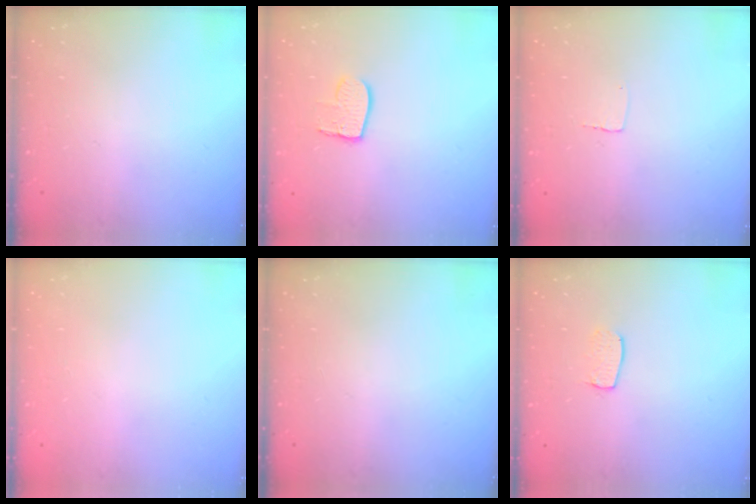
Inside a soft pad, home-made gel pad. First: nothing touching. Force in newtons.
{"total": 8.3, "press": 8.3, "slide": 0.7}
{"total": 2.3, "press": 2.3, "slide": 0.1}
{"total": 0.0}
{"total": 0.0}
{"total": 5.5, "press": 5.5, "slide": 0.4}